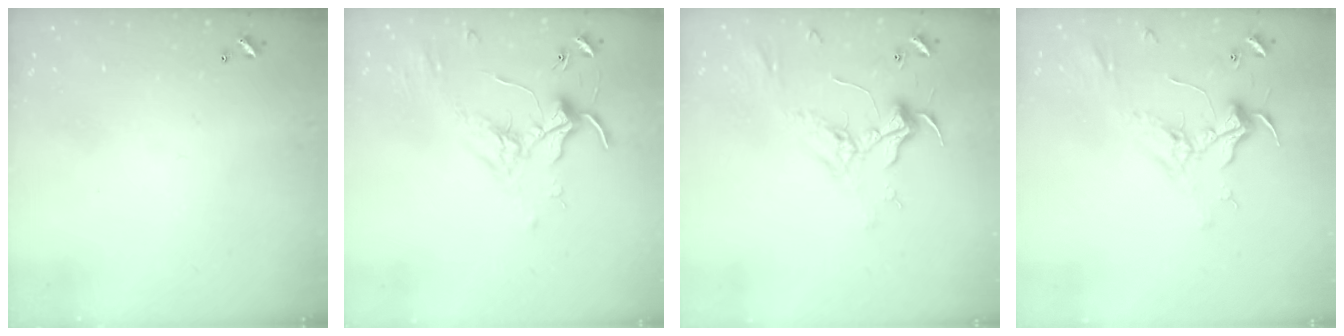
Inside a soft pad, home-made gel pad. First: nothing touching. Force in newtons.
{"total": 1.8, "press": 1.7, "slide": 0.4}
{"total": 2.4, "press": 2.3, "slide": 0.8}
{"total": 2.5, "press": 2.4, "slide": 0.8}